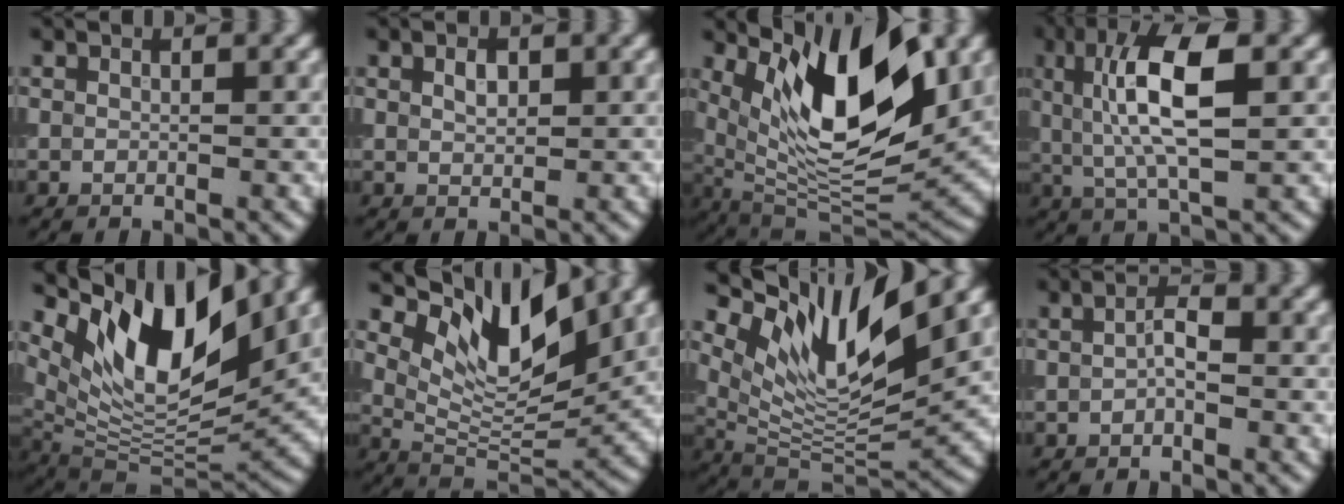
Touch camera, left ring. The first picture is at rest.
{"total": 1.3, "force": [0.6, 0.8, 1.0], "torque": [-0.017, 0.002, 0.012]}
{"total": 11.8, "force": [4.4, 4.5, 9.9], "torque": [-0.168, -0.013, 0.083]}
{"total": 8.0, "force": [1.4, 2.5, 7.4], "torque": [-0.142, 0.006, 0.023]}
{"total": 12.5, "force": [6.5, 5.0, 9.4], "torque": [-0.157, -0.006, 0.126]}
{"total": 8.4, "force": [4.4, 3.6, 6.3], "torque": [-0.107, -0.007, 0.079]}
{"total": 10.4, "force": [6.1, 3.2, 7.9], "torque": [-0.147, -0.009, 0.121]}
{"total": 1.7, "force": [-0.3, 0.6, 1.5], "torque": [-0.029, 0.005, -0.008]}